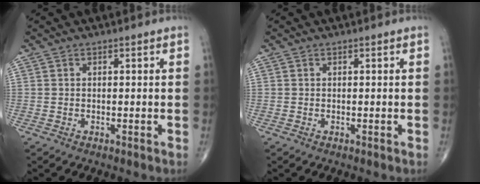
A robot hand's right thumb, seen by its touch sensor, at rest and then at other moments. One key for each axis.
{"total": 0.0}